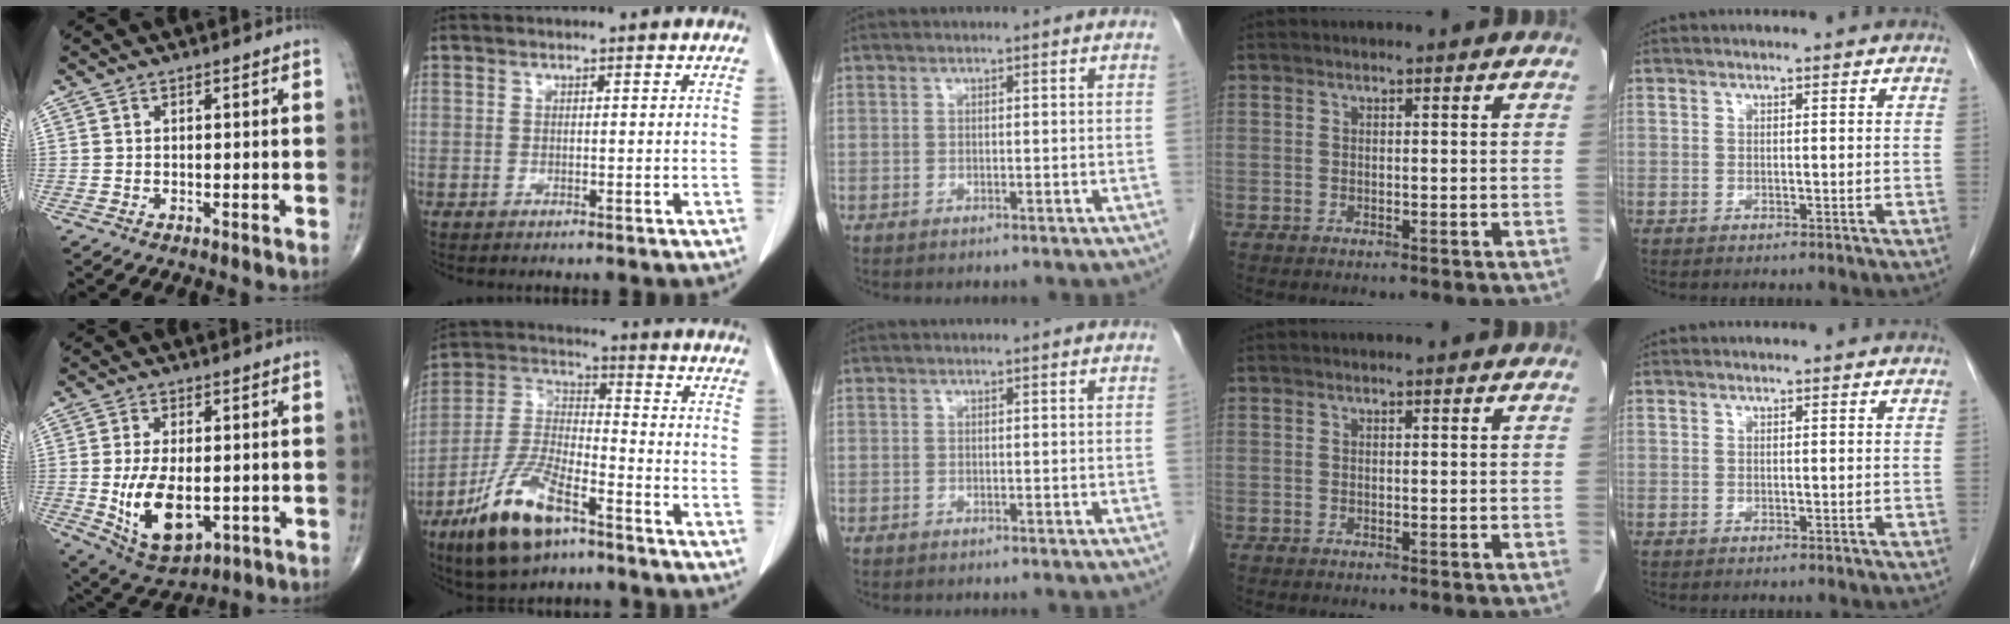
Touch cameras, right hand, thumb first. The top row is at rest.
{"thumb": {"total": 12.6, "force": [-1.8, 6.8, 10.5], "torque": [-0.177, -0.013, -0.012]}, "index": {"total": 12.9, "force": [-8.1, 4.0, 9.3], "torque": [-0.196, -0.017, -0.149]}}